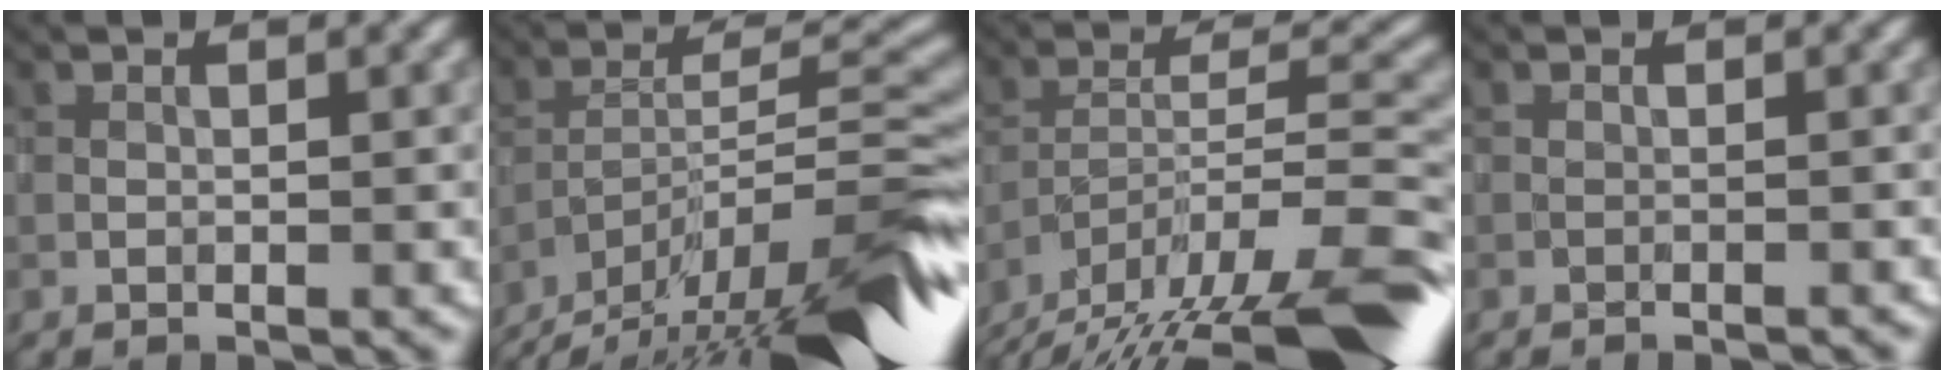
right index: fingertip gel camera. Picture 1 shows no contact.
{"total": 13.6, "force": [-10.7, 2.6, 8.0], "torque": [-0.134, 0.009, -0.178]}
{"total": 17.0, "force": [-14.6, 3.3, 8.2], "torque": [-0.137, -0.003, -0.222]}
{"total": 1.0, "force": [-1.0, -0.2, 0.1], "torque": [-0.001, 0.006, -0.011]}